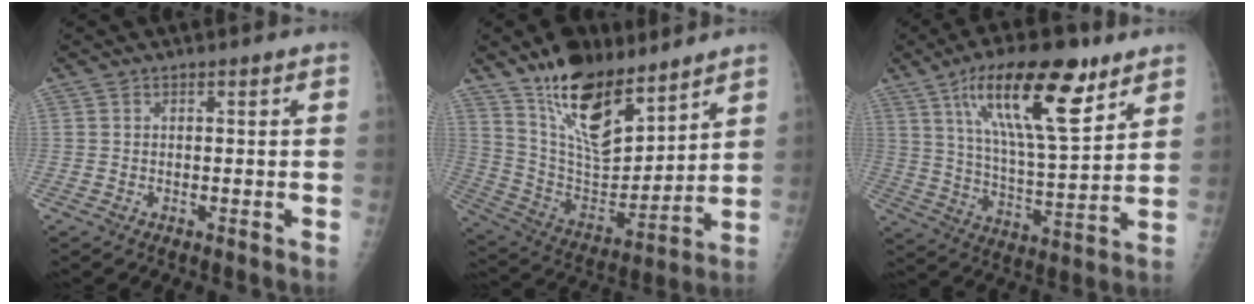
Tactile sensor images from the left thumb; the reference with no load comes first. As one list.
[{"total": 19.4, "force": [13.4, 8.2, 11.4], "torque": [-0.149, -0.083, 0.248]}, {"total": 20.2, "force": [11.0, 6.4, 15.6], "torque": [-0.234, -0.044, 0.190]}]